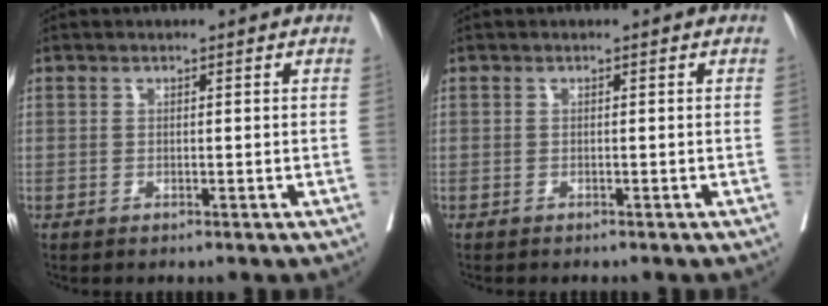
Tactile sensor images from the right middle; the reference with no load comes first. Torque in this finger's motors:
{"motor_torque": [0.43, -0.63, 0.05, 0.06]}